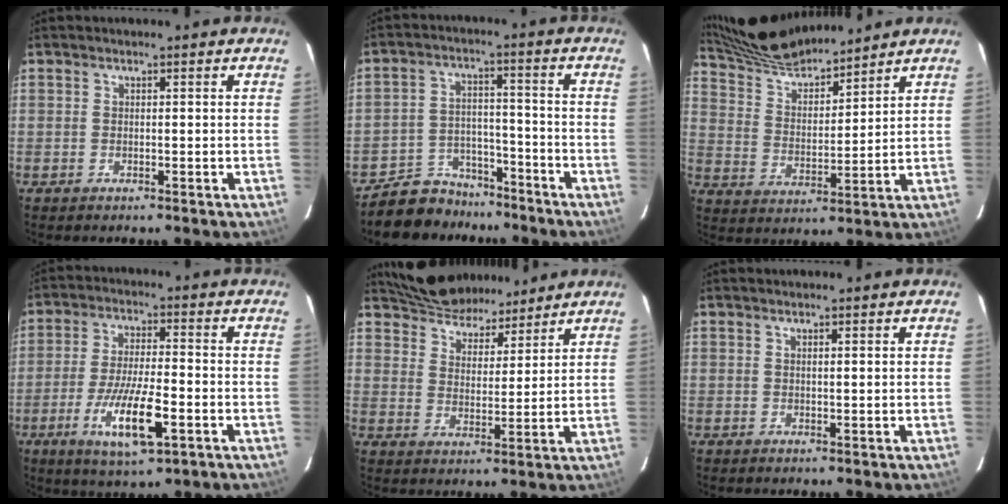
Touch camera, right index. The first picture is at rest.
{"total": 10.2, "force": [-8.9, 4.8, 1.4], "torque": [-0.050, 0.024, -0.132]}
{"total": 14.9, "force": [13.7, 2.0, 5.3], "torque": [-0.098, 0.011, 0.243]}
{"total": 12.0, "force": [-4.8, 2.6, 10.7], "torque": [-0.214, -0.019, -0.085]}
{"total": 12.1, "force": [10.7, 4.2, 3.7], "torque": [-0.083, 0.030, 0.174]}
{"total": 1.0, "force": [0.6, -0.4, 0.6], "torque": [-0.013, 0.000, 0.010]}